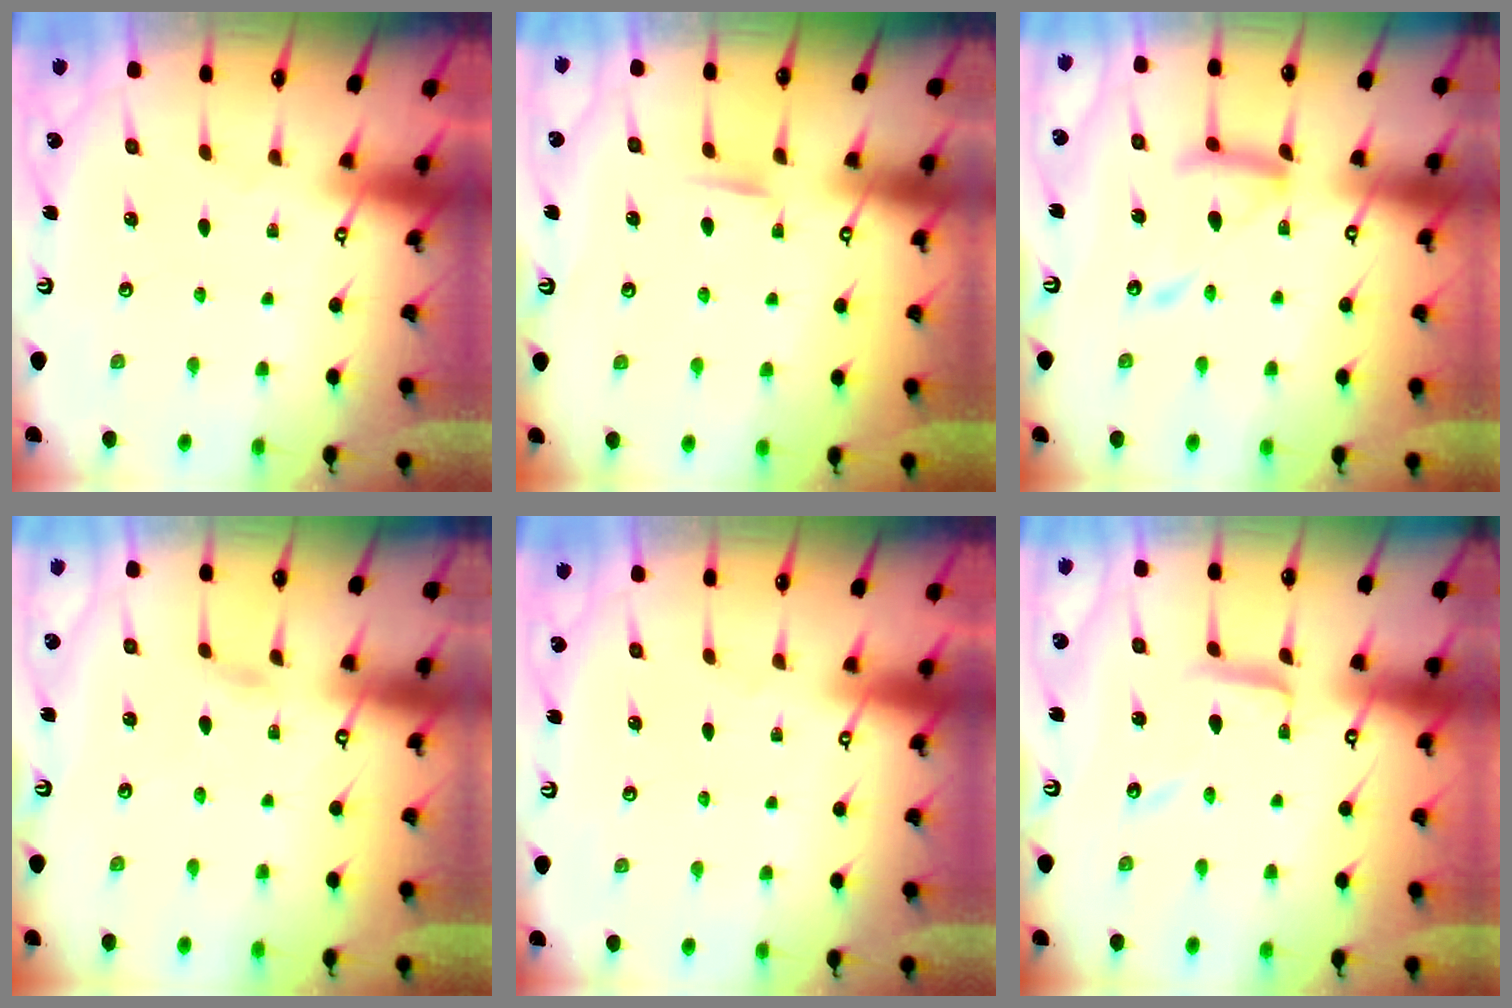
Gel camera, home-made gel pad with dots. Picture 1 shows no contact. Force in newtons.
{"total": 4.5, "press": 4.4, "slide": 0.6}
{"total": 14.4, "press": 14.3, "slide": 1.3}
{"total": 1.7, "press": 1.7, "slide": 0.1}
{"total": 0.0}
{"total": 7.6, "press": 7.6, "slide": 0.5}